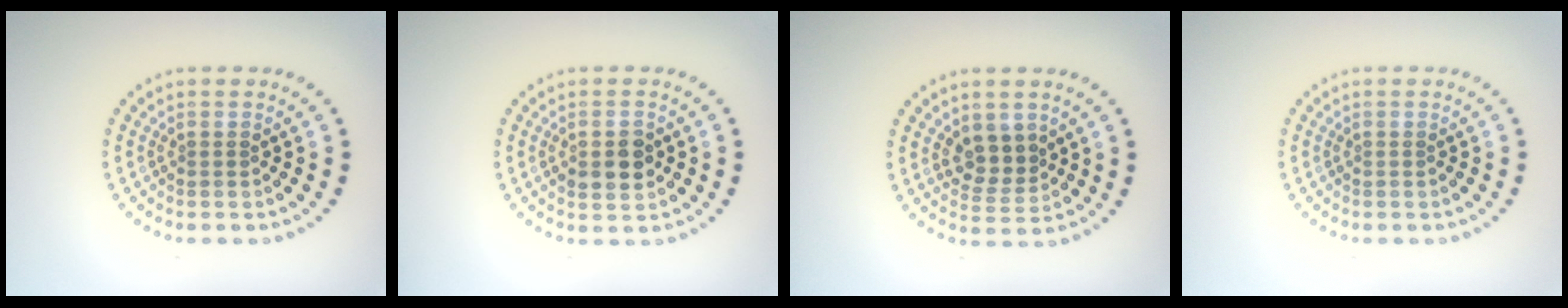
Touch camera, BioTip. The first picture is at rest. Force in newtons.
{"total": 2.9, "press": 2.9, "slide": 0.2}
{"total": 2.8, "press": 2.5, "slide": 1.3}
{"total": 0.0}